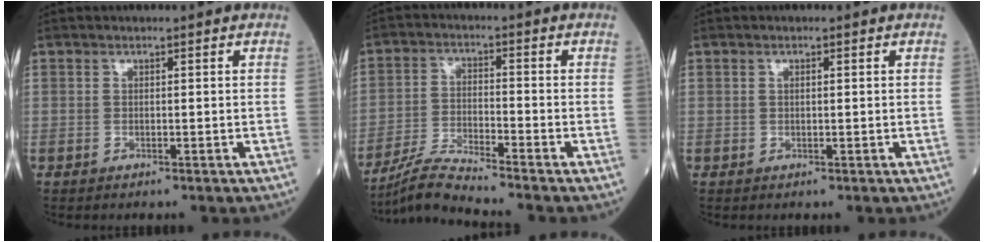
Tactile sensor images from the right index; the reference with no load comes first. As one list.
[{"total": 6.7, "force": [-6.2, -1.9, 1.8], "torque": [-0.048, -0.023, -0.118]}, {"total": 0.6, "force": [0.2, 0.2, 0.5], "torque": [-0.012, 0.001, 0.003]}]